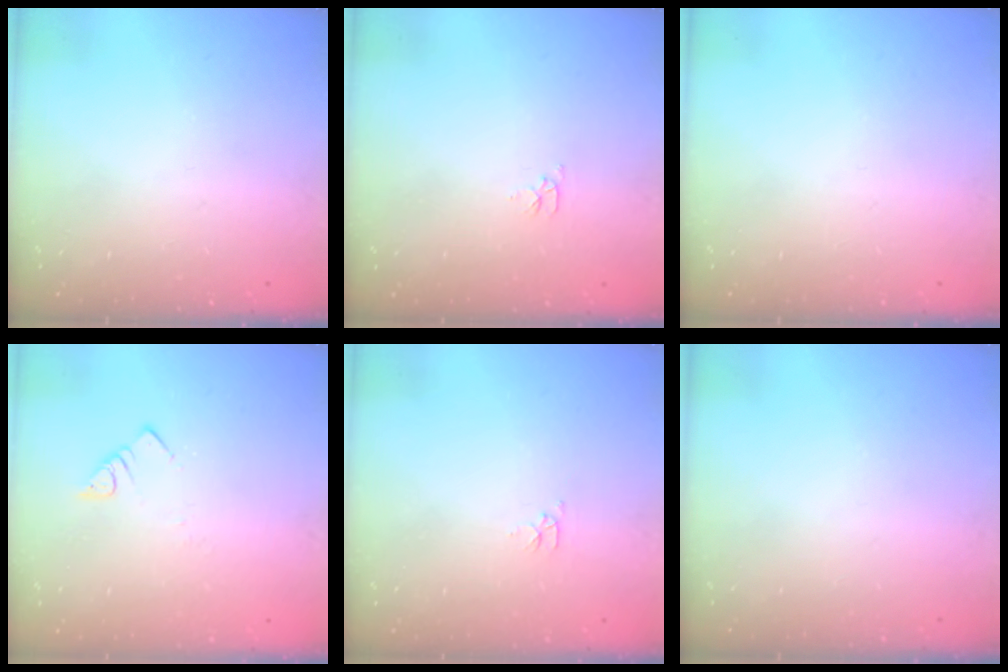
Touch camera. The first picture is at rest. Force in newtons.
{"total": 3.1, "press": 3.1, "slide": 0.3}
{"total": 0.0}
{"total": 2.8, "press": 2.8, "slide": 0.2}
{"total": 2.8, "press": 2.7, "slide": 0.4}
{"total": 0.0}